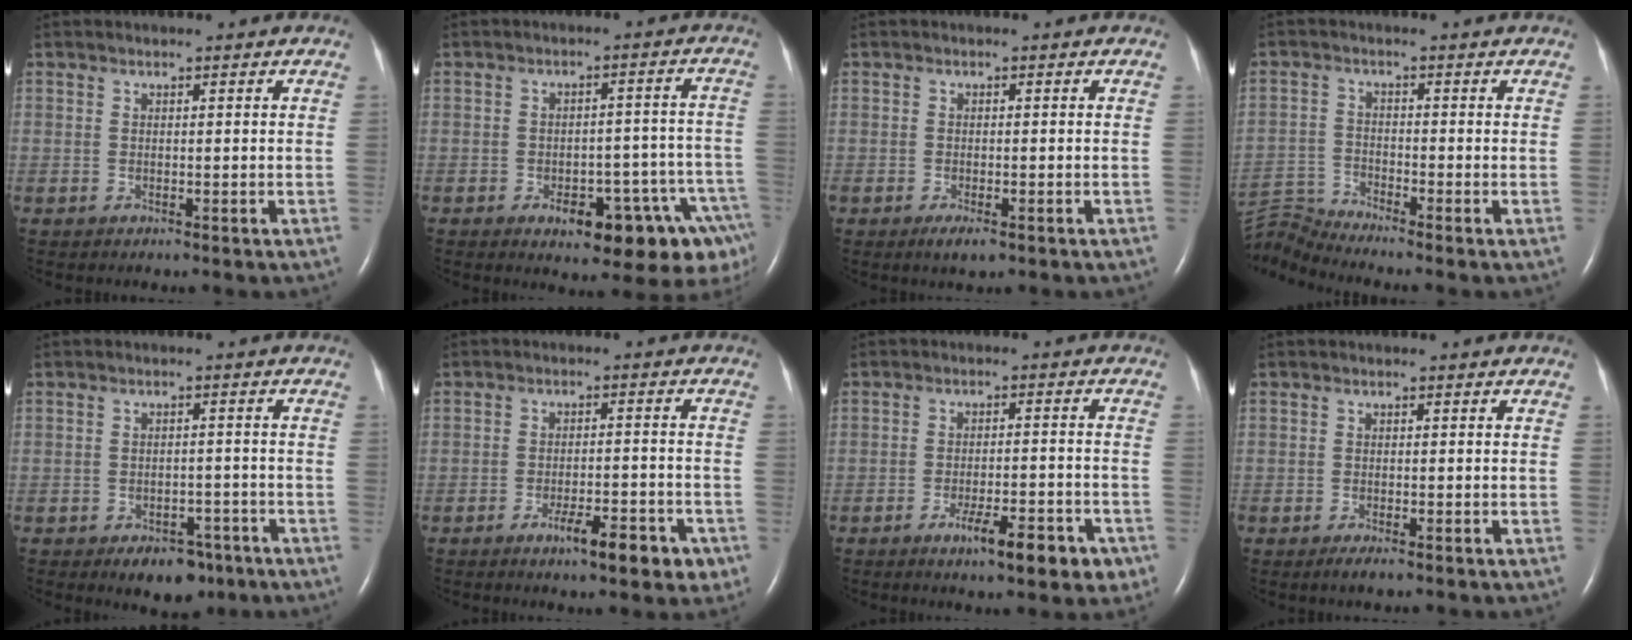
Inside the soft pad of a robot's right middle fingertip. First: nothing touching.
{"total": 13.8, "force": [-7.9, 4.2, 10.4], "torque": [-0.054, 0.036, -0.092]}
{"total": 2.3, "force": [-1.3, 0.7, 1.8], "torque": [-0.032, -0.003, -0.020]}
{"total": 6.1, "force": [-5.5, -2.4, -0.8], "torque": [-0.006, -0.006, -0.111]}
{"total": 6.0, "force": [-4.0, 3.3, 2.9], "torque": [-0.037, 0.006, -0.052]}
{"total": 6.9, "force": [-4.0, 1.7, 5.3], "torque": [-0.076, 0.000, -0.053]}
{"total": 7.9, "force": [-4.6, 1.8, 6.2], "torque": [-0.089, -0.003, -0.061]}
{"total": 1.7, "force": [-1.2, 0.3, 1.2], "torque": [-0.025, -0.004, -0.019]}